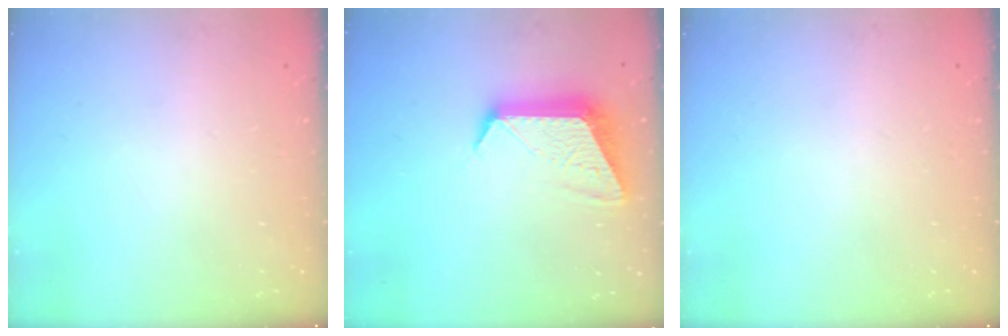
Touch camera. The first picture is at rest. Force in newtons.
{"total": 12.1, "press": 12.1, "slide": 1.0}
{"total": 0.0}